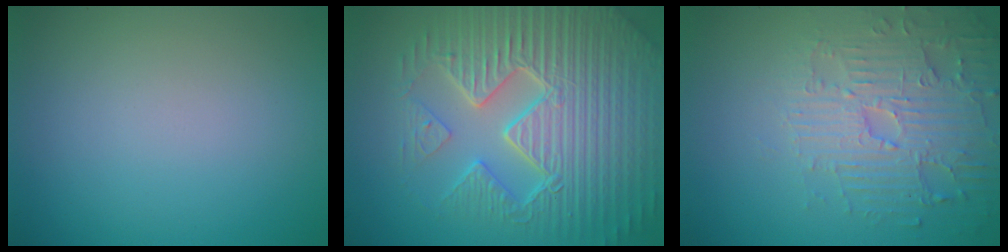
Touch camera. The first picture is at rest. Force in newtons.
{"total": 9.6, "press": 6.8, "slide": 6.8}
{"total": 4.5, "press": 4.1, "slide": 1.8}